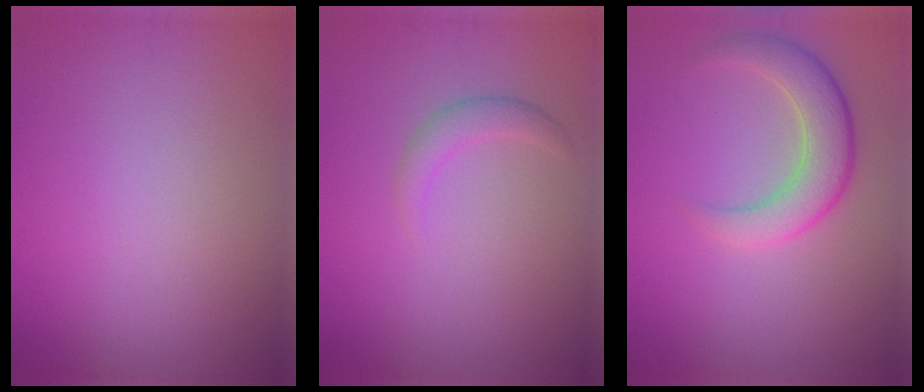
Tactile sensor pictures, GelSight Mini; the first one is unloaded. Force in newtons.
{"total": 1.5, "press": 1.5, "slide": 0.2}
{"total": 4.4, "press": 4.4, "slide": 0.3}